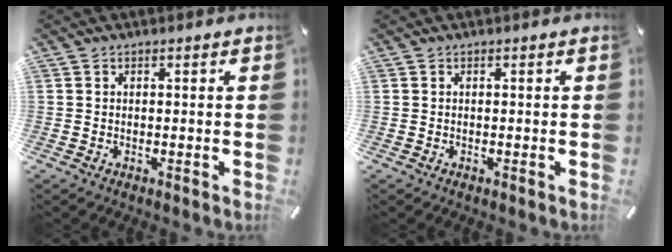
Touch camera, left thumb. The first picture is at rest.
{"total": 0.0}